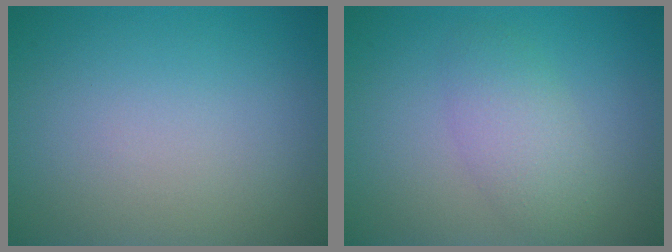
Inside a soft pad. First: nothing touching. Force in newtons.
{"total": 3.0, "press": 3.0, "slide": 0.2}